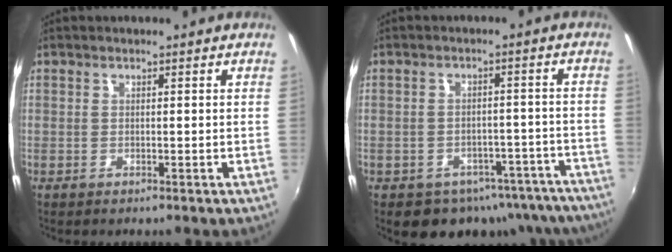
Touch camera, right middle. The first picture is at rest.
{"total": 14.2, "force": [-10.5, 8.3, 4.6], "torque": [-0.083, 0.017, -0.099]}